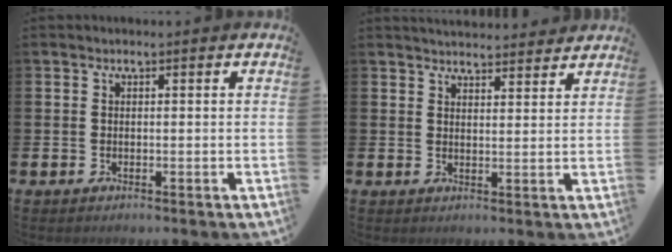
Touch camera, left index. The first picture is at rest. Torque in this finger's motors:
{"motor_torque": [0.86, -1.28, 0.01, 0.07]}